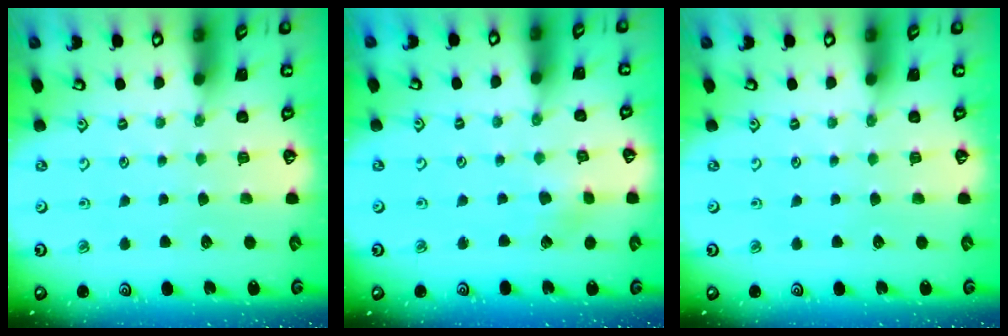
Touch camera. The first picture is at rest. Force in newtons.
{"total": 2.8, "press": 2.8, "slide": 0.2}
{"total": 0.0}